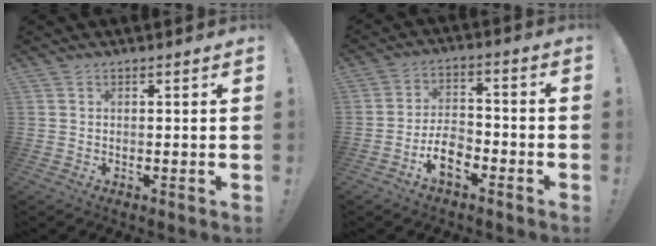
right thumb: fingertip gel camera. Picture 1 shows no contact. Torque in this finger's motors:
{"motor_torque": [1.27, 0.63, 0.55, -0.64, 0.02]}